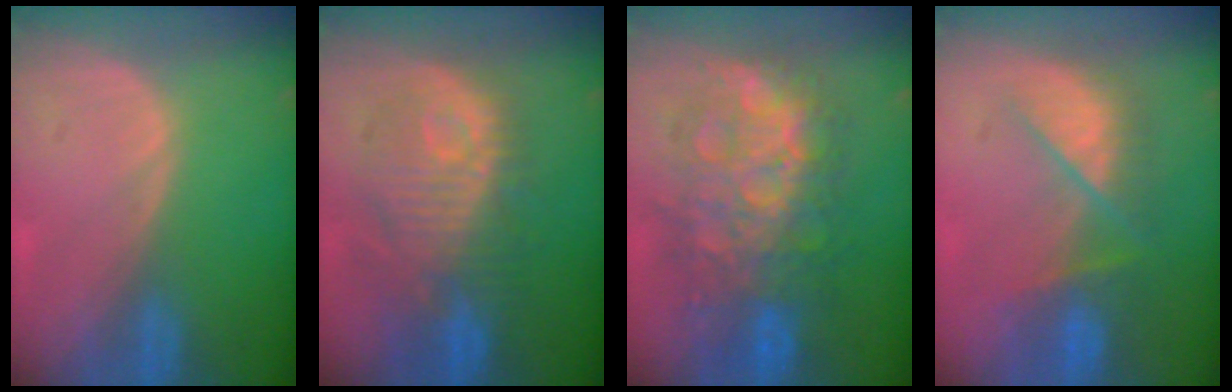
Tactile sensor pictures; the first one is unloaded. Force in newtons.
{"total": 11.0, "press": 10.6, "slide": 3.1}
{"total": 12.4, "press": 12.4, "slide": 1.2}
{"total": 7.5, "press": 7.3, "slide": 2.0}